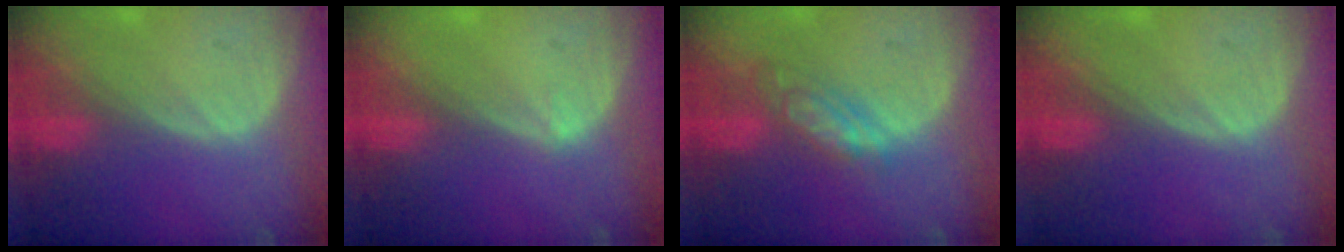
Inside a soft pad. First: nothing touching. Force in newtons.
{"total": 0.6, "press": 0.4, "slide": 0.5}
{"total": 5.5, "press": 4.7, "slide": 2.8}
{"total": 0.0}